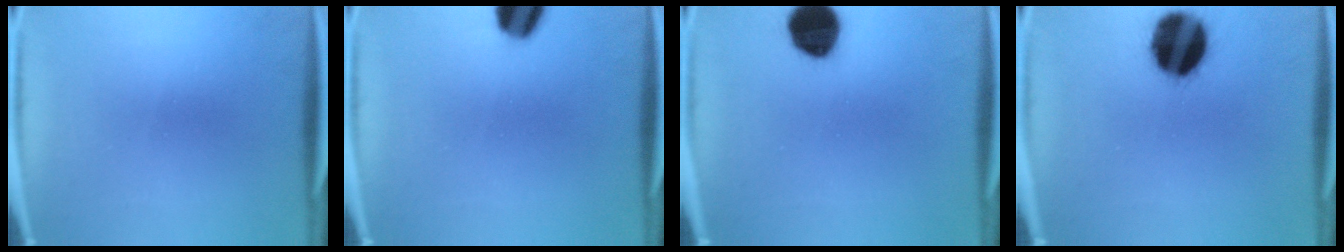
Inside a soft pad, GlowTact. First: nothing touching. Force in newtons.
{"total": 8.4}
{"total": 11.6}
{"total": 18.5}